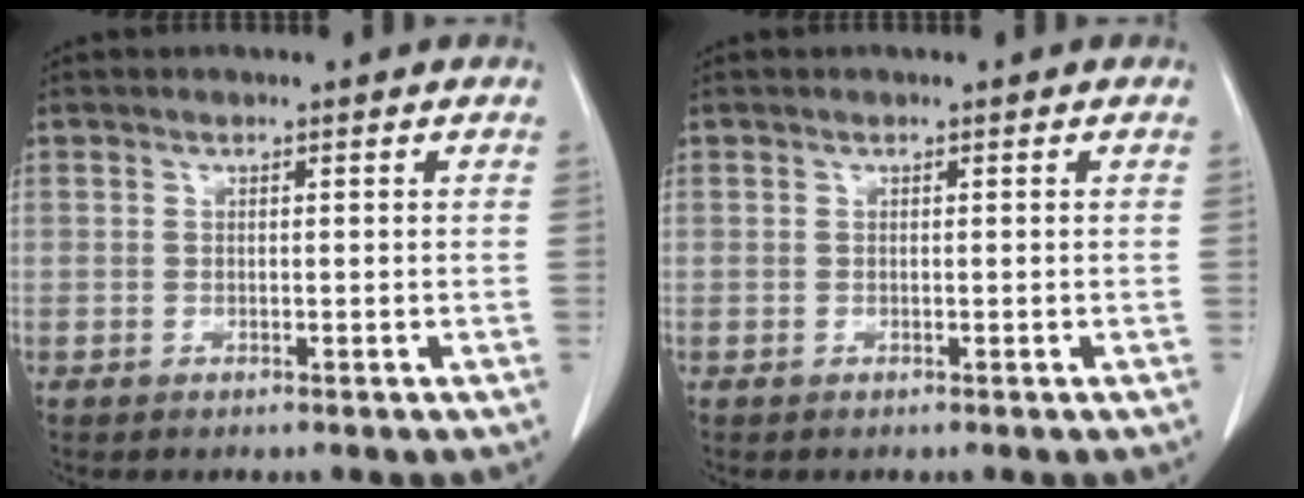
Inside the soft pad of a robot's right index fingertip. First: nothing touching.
{"total": 0.0}